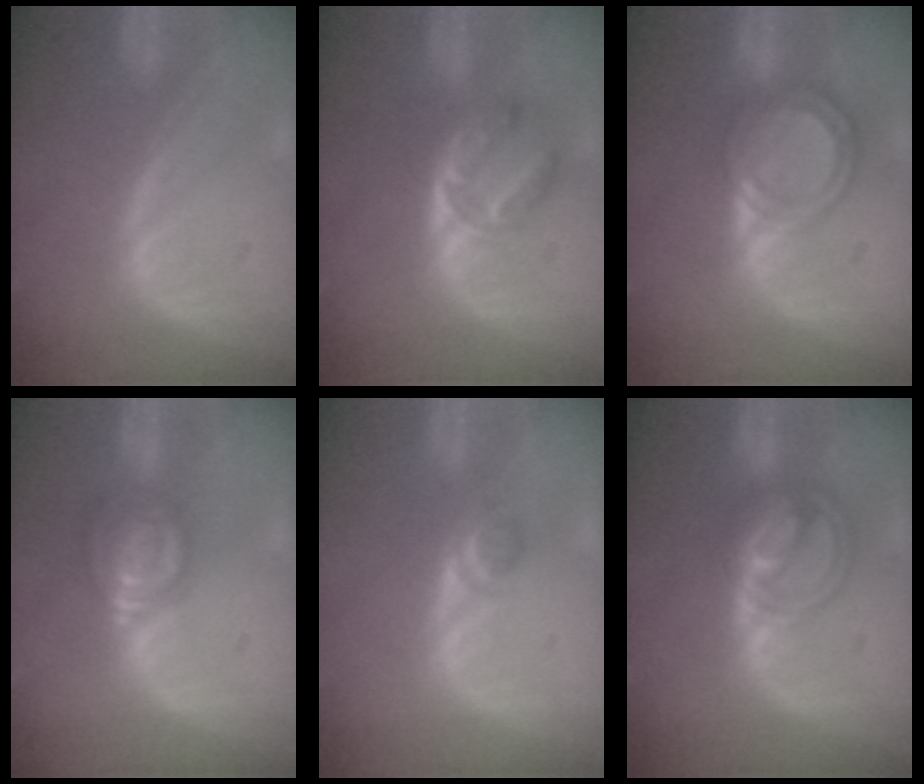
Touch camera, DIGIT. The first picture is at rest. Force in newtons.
{"total": 5.4, "press": 5.2, "slide": 1.4}
{"total": 6.1, "press": 5.5, "slide": 2.8}
{"total": 6.5, "press": 5.8, "slide": 3.0}
{"total": 1.9, "press": 1.7, "slide": 0.8}
{"total": 5.8, "press": 5.7, "slide": 0.7}